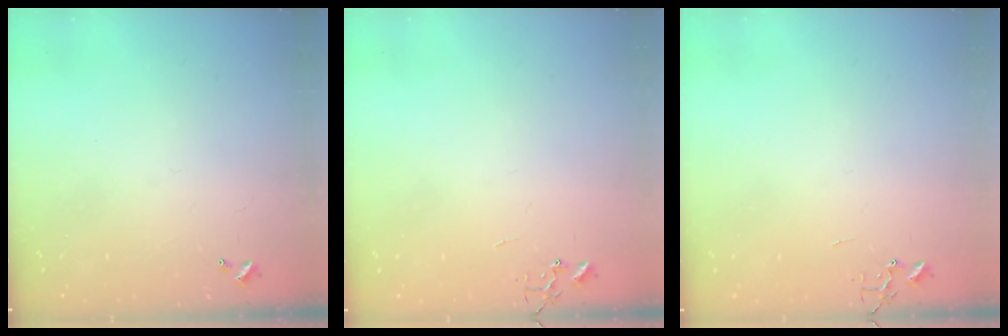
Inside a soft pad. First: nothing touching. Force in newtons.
{"total": 0.0}
{"total": 0.0}